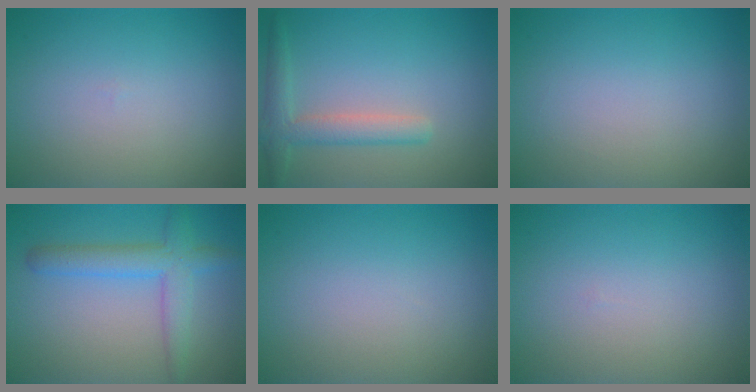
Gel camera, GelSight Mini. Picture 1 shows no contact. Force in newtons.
{"total": 3.0, "press": 3.0, "slide": 0.1}
{"total": 0.0}
{"total": 4.0, "press": 4.0, "slide": 0.2}
{"total": 0.0}
{"total": 0.0}